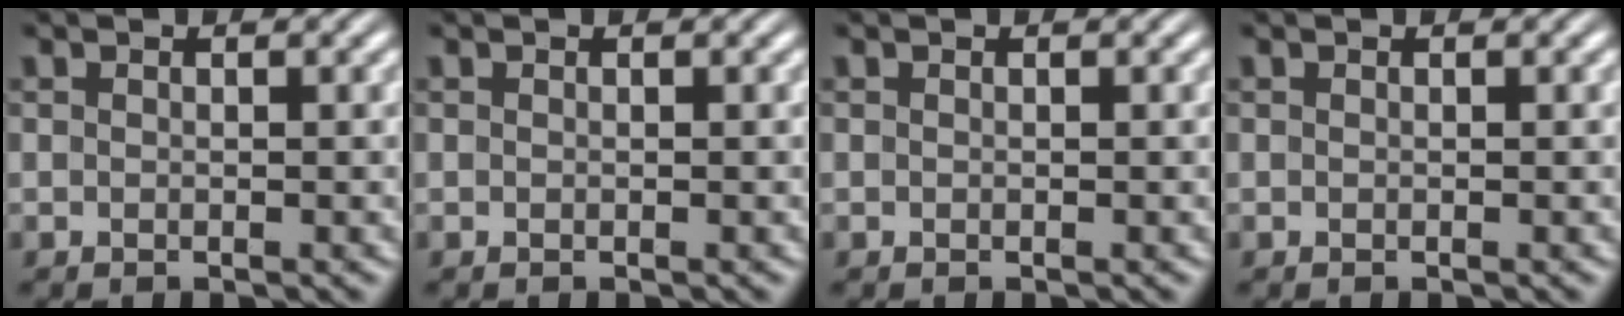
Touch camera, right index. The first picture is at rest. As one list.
[{"total": 0.0}, {"total": 0.0}, {"total": 0.0}]